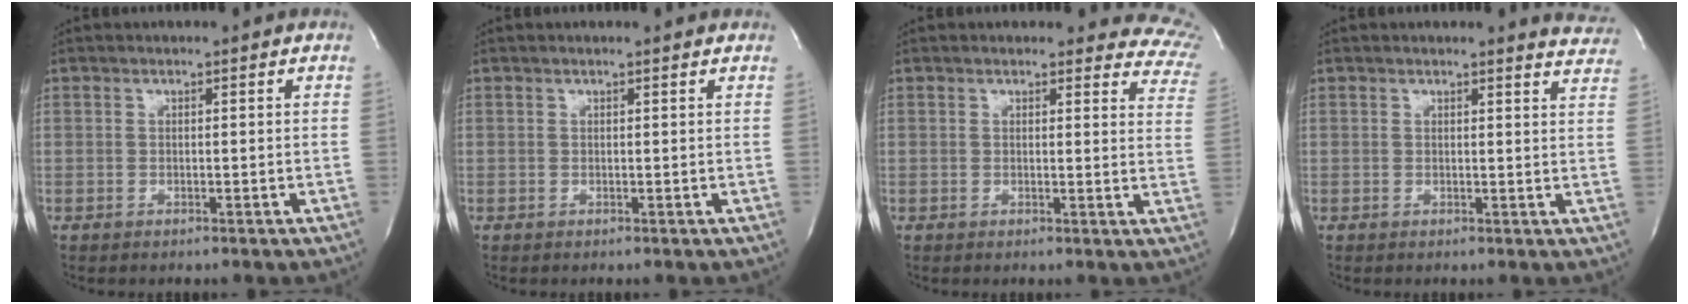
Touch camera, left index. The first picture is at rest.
{"total": 1.2, "force": [1.1, 0.1, 0.3], "torque": [-0.012, 0.006, 0.008]}
{"total": 10.8, "force": [9.9, 3.8, 1.6], "torque": [0.035, -0.050, 0.057]}
{"total": 5.2, "force": [5.2, 0.6, 0.4], "torque": [0.008, -0.038, 0.021]}